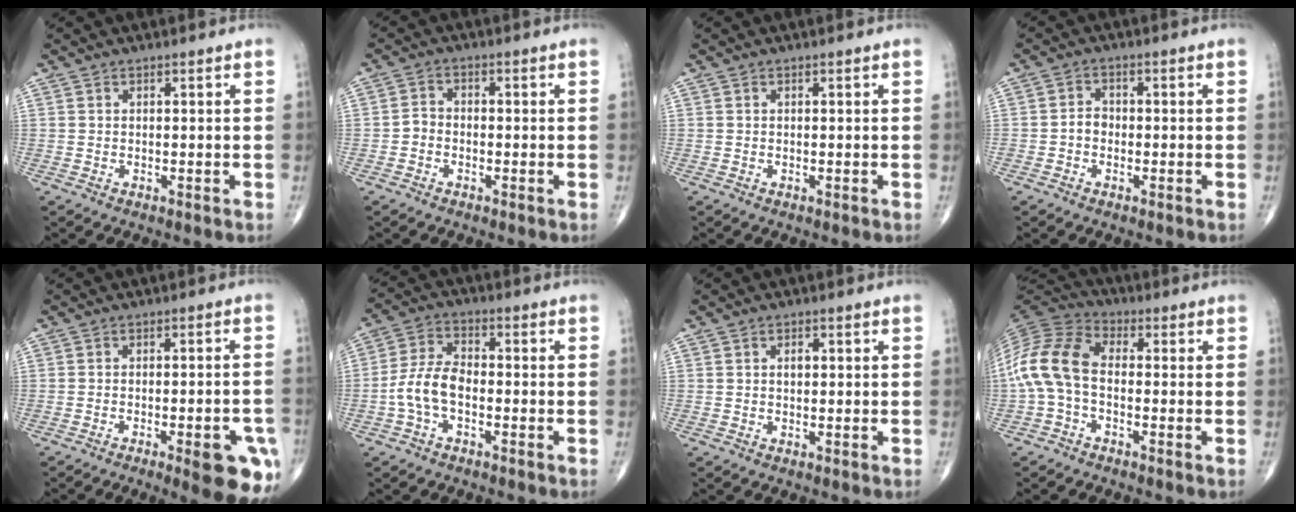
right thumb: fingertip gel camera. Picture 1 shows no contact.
{"total": 2.6, "force": [-1.1, 2.1, 1.1], "torque": [-0.012, 0.013, -0.027]}
{"total": 0.0}
{"total": 2.5, "force": [-0.8, 2.0, 1.3], "torque": [-0.009, 0.009, -0.020]}
{"total": 11.3, "force": [-5.6, 2.9, 9.3], "torque": [-0.085, 0.018, -0.064]}
{"total": 7.7, "force": [-2.2, 4.3, 6.0], "torque": [-0.126, 0.028, -0.049]}
{"total": 1.7, "force": [0.2, 1.0, 1.3], "torque": [-0.017, 0.004, 0.002]}
{"total": 11.7, "force": [-1.5, 7.2, 9.1], "torque": [-0.190, 0.033, -0.042]}